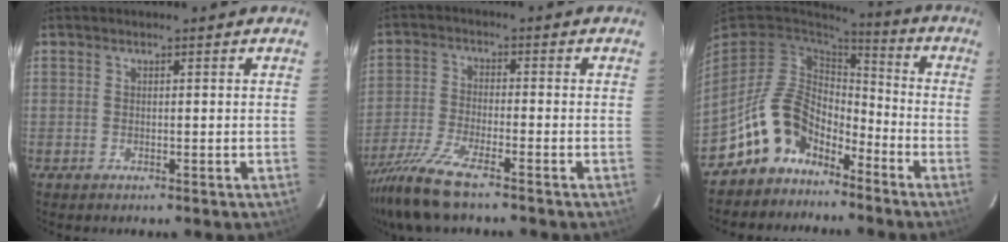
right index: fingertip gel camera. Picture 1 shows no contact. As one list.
[{"total": 11.2, "force": [-9.0, 1.2, 6.5], "torque": [-0.152, -0.031, -0.175]}, {"total": 12.2, "force": [-7.9, 8.1, 4.6], "torque": [-0.112, 0.030, -0.137]}]